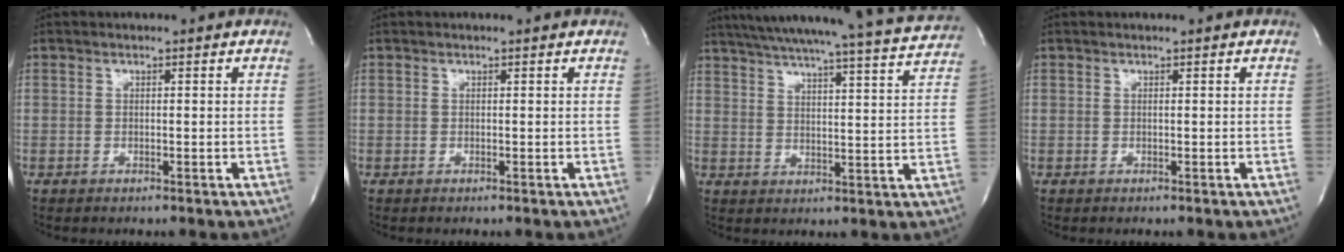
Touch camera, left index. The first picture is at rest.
{"total": 0.0}
{"total": 23.8, "force": [22.1, 0.4, 9.0], "torque": [-0.149, -0.040, 0.279]}
{"total": 0.0}